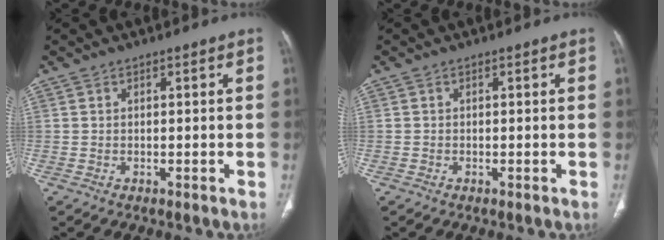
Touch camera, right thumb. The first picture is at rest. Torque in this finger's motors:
{"motor_torque": [0.05, 0.20, -0.02, -0.18, 0.02]}